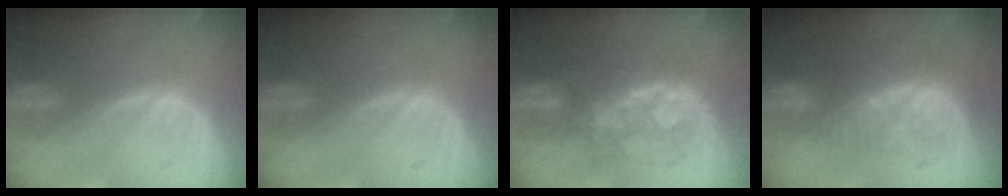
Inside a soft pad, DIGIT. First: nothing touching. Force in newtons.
{"total": 0.0}
{"total": 7.7, "press": 7.6, "slide": 0.7}
{"total": 8.6, "press": 7.4, "slide": 4.5}